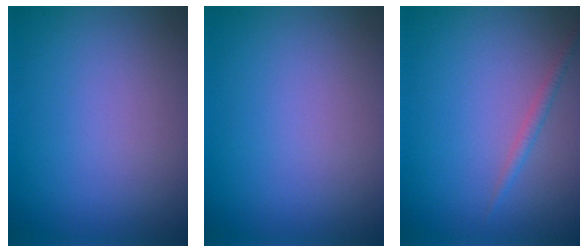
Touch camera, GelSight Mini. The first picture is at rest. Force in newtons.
{"total": 0.0}
{"total": 1.1, "press": 1.1, "slide": 0.0}